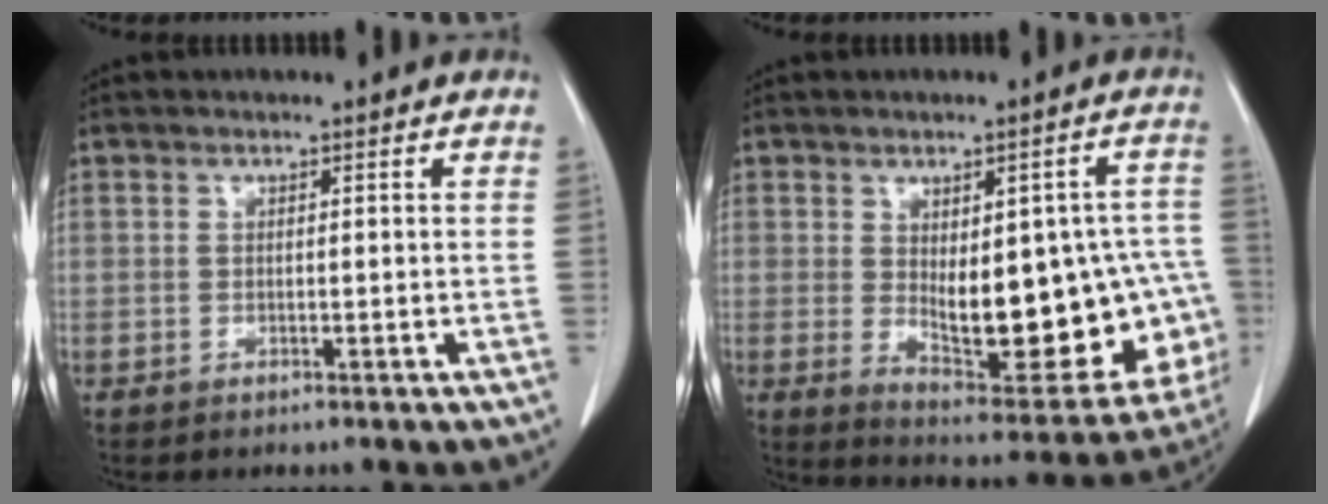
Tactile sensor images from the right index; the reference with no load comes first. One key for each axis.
{"total": 20.8, "fx": -2.1, "fy": 8.1, "fz": 19.1, "tx": -0.195, "ty": 0.012, "tz": 0.007}